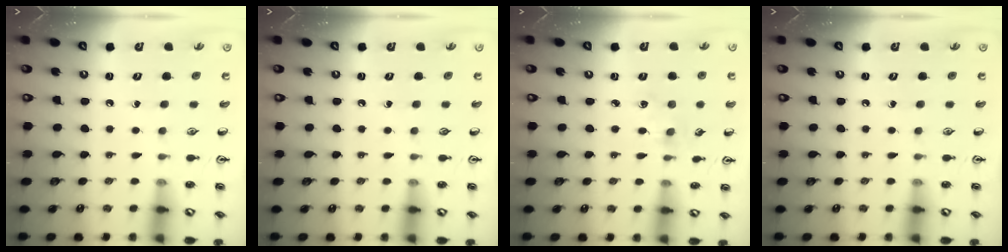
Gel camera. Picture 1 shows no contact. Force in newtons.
{"total": 0.0}
{"total": 2.6, "press": 2.6, "slide": 0.4}
{"total": 0.0}